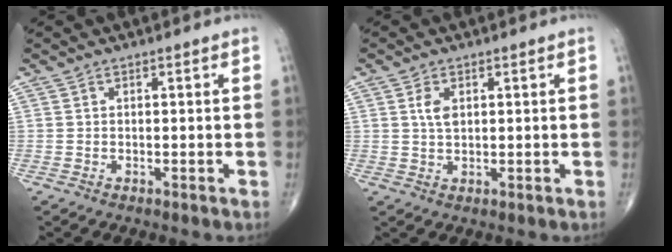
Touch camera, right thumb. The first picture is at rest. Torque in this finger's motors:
{"motor_torque": [-0.23, 0.29, 0.41, 0.27, 0.15]}